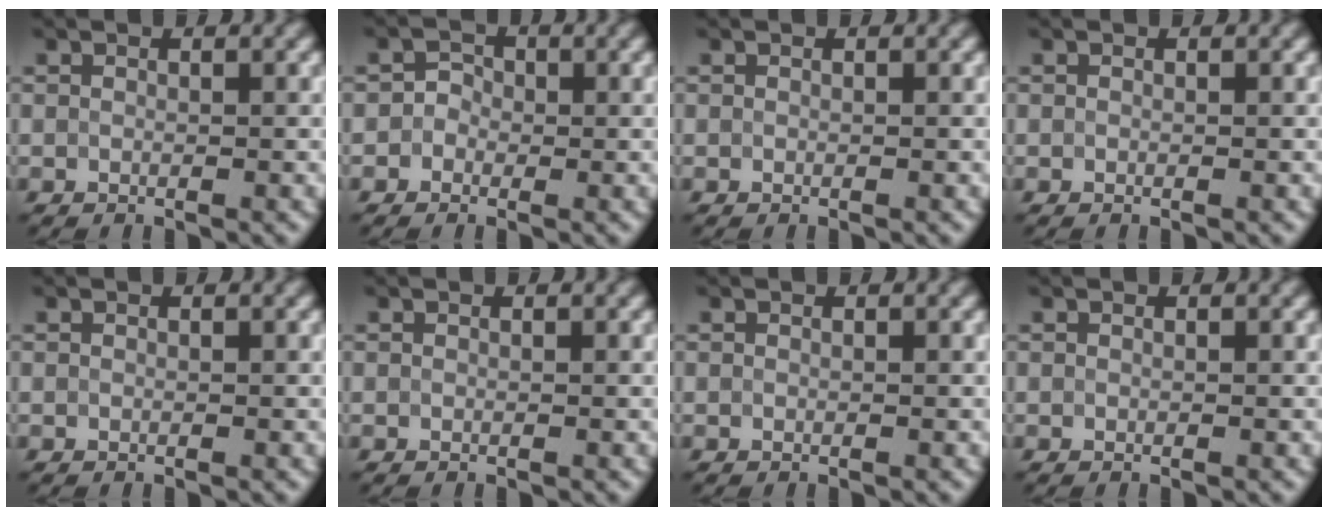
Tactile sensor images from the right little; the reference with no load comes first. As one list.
[{"total": 1.4, "force": [-0.3, 1.3, 0.4], "torque": [0.006, 0.000, -0.014]}, {"total": 0.0}, {"total": 0.0}, {"total": 0.0}, {"total": 0.0}, {"total": 0.0}, {"total": 0.0}]